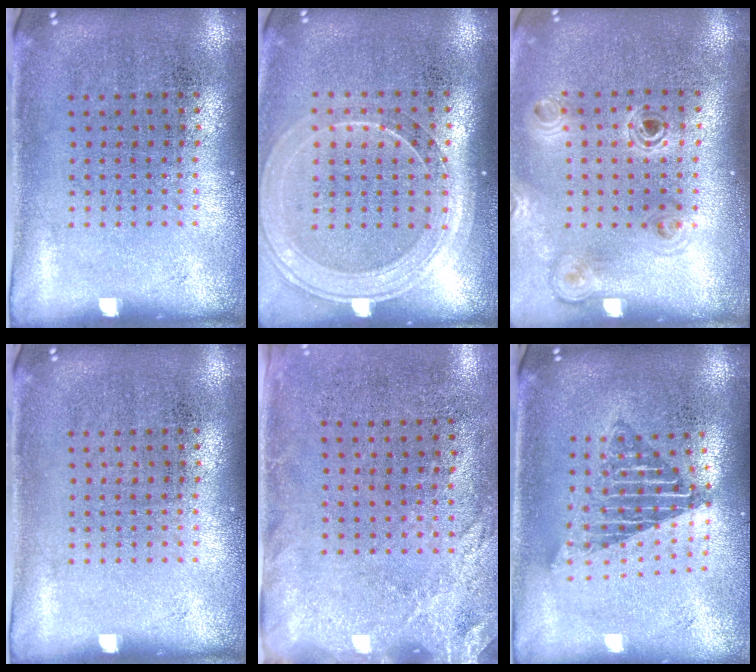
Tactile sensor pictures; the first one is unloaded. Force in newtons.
{"total": 1.7, "press": 1.5, "slide": 0.6}
{"total": 1.1, "press": 1.1, "slide": 0.2}
{"total": 0.0}
{"total": 2.7, "press": 2.1, "slide": 1.7}
{"total": 1.6, "press": 1.3, "slide": 0.9}